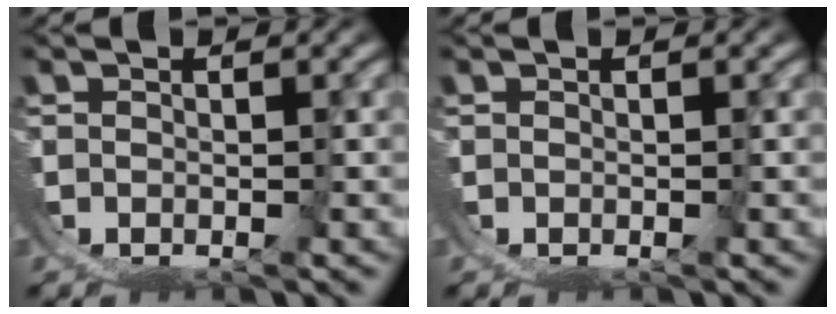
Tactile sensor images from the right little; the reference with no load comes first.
{"total": 0.0}